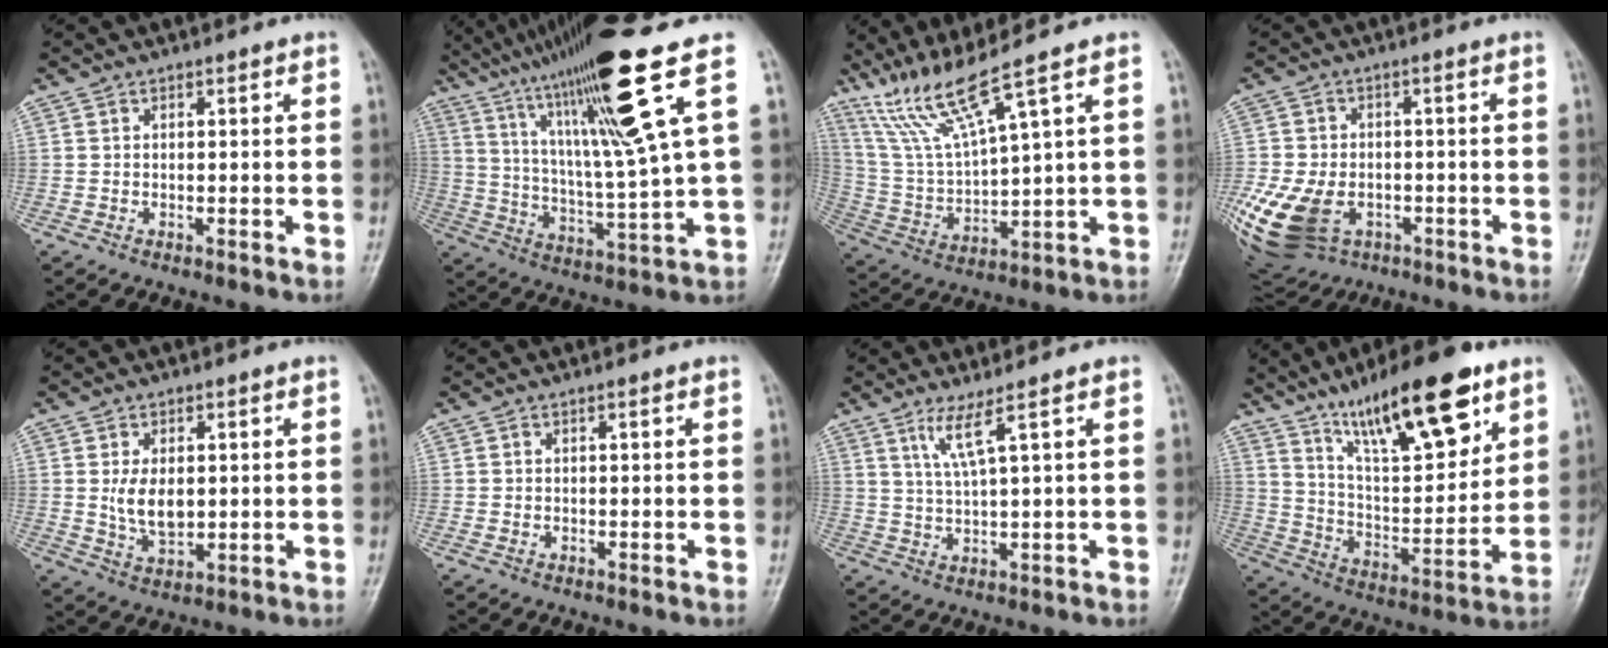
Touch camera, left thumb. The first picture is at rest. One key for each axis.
{"total": 20.4, "fx": 10.6, "fy": 0.2, "fz": 17.4, "tx": -0.288, "ty": -0.039, "tz": 0.183}
{"total": 11.4, "fx": 8.2, "fy": -0.5, "fz": 7.9, "tx": -0.162, "ty": -0.044, "tz": 0.175}
{"total": 20.4, "fx": -7.3, "fy": 14.4, "fz": 12.4, "tx": -0.309, "ty": 0.001, "tz": -0.109}
{"total": 7.0, "fx": 0.6, "fy": 4.2, "fz": 5.6, "tx": -0.089, "ty": -0.008, "tz": 0.019}
{"total": 0.9, "fx": -0.1, "fy": 0.4, "fz": 0.8, "tx": -0.024, "ty": 0.011, "tz": 0.000}
{"total": 4.4, "fx": 2.4, "fy": -0.7, "fz": 3.6, "tx": -0.087, "ty": -0.022, "tz": 0.058}
{"total": 21.2, "fx": 13.1, "fy": 6.2, "fz": 15.4, "tx": -0.216, "ty": -0.055, "tz": 0.229}